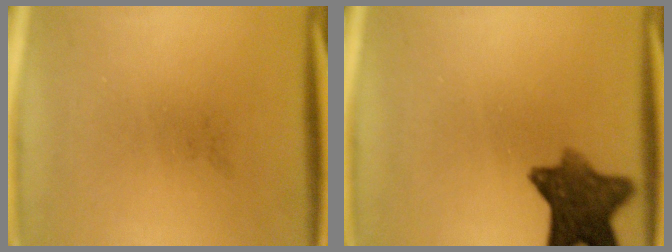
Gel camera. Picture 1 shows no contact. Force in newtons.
{"total": 9.3}